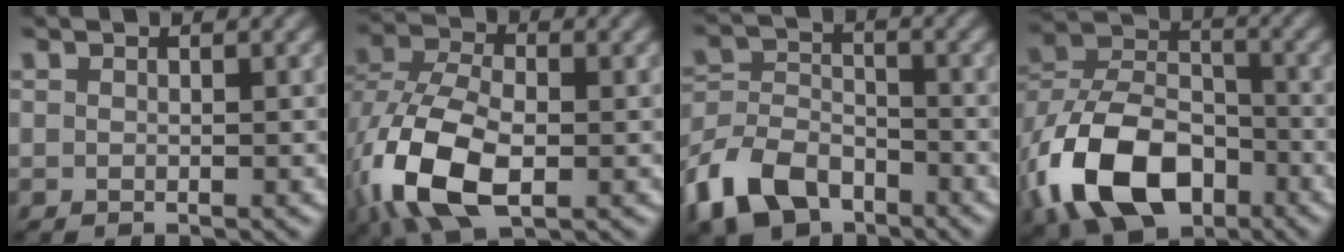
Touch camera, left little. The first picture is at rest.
{"total": 10.3, "force": [-3.3, 5.7, 7.9], "torque": [-0.189, -0.009, -0.069]}
{"total": 7.5, "force": [-5.1, 4.3, 3.3], "torque": [-0.073, 0.002, -0.113]}
{"total": 12.5, "force": [-6.1, 7.4, 7.9], "torque": [-0.169, -0.002, -0.123]}